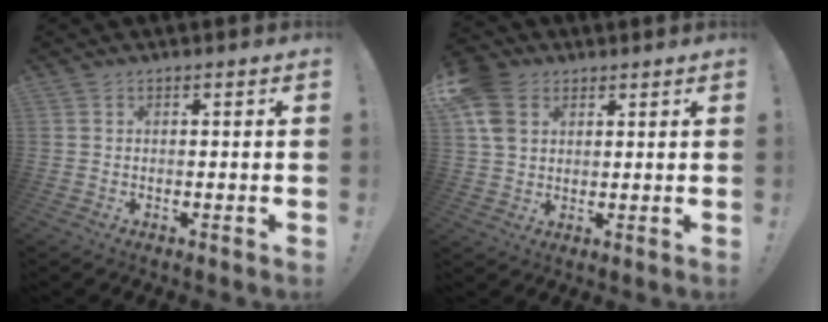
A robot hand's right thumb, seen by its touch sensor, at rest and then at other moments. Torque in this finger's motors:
{"motor_torque": [0.83, 0.97, -0.14, 0.21, -0.20]}